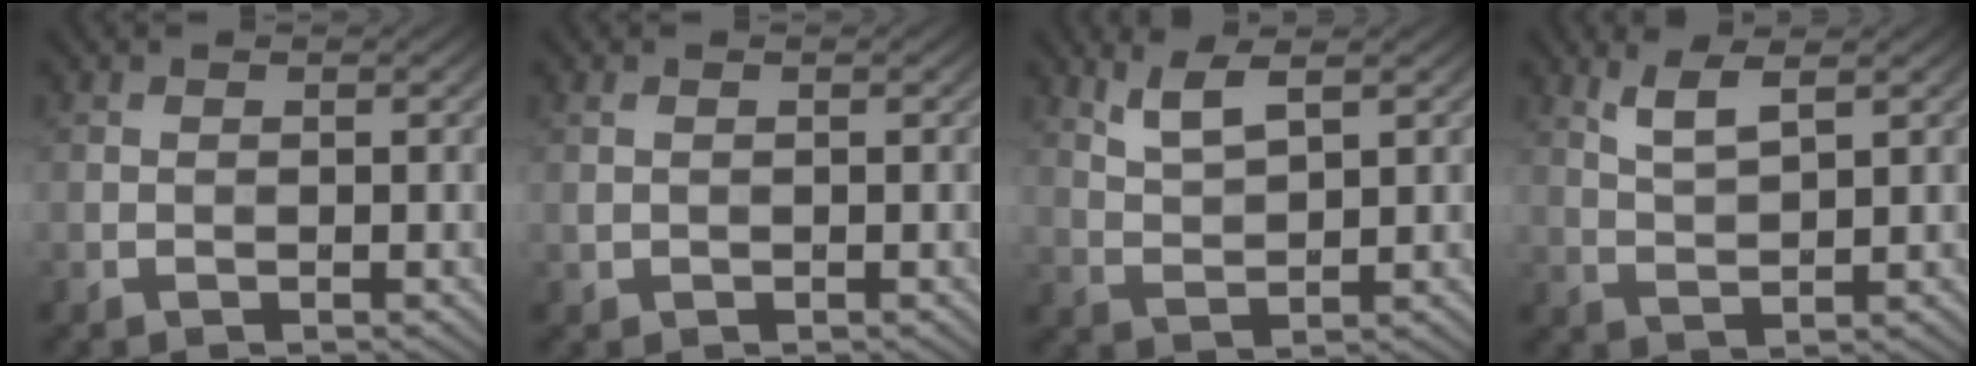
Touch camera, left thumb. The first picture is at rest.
{"total": 0.8, "force": [0.2, 0.6, 0.5], "torque": [-0.013, -0.001, 0.006]}
{"total": 4.1, "force": [2.7, 1.1, 2.9], "torque": [-0.075, 0.000, 0.061]}
{"total": 3.7, "force": [2.3, 0.8, 2.8], "torque": [-0.068, 0.001, 0.052]}